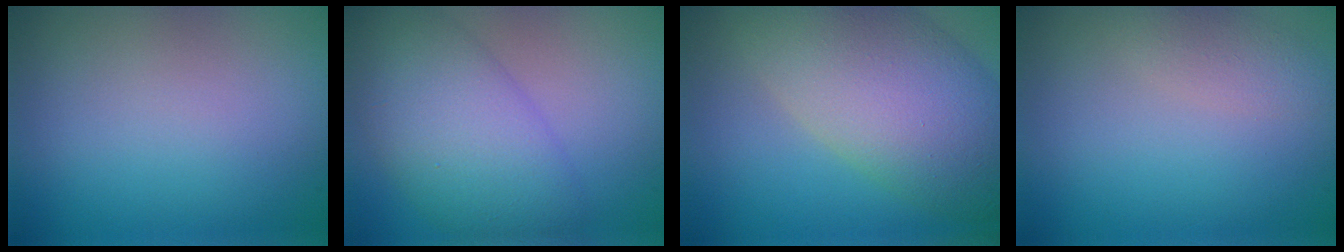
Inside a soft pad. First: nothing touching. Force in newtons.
{"total": 7.9, "press": 7.9, "slide": 0.1}
{"total": 10.9, "press": 10.9, "slide": 0.8}
{"total": 1.7, "press": 1.7, "slide": 0.0}